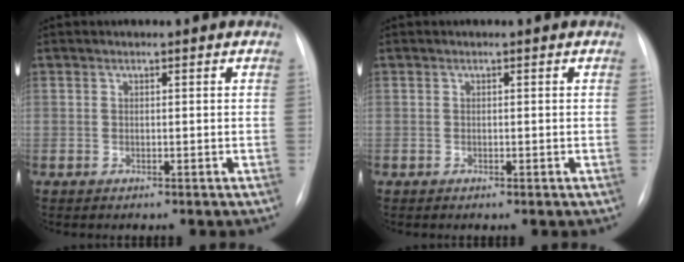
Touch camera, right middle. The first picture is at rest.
{"total": 0.0}